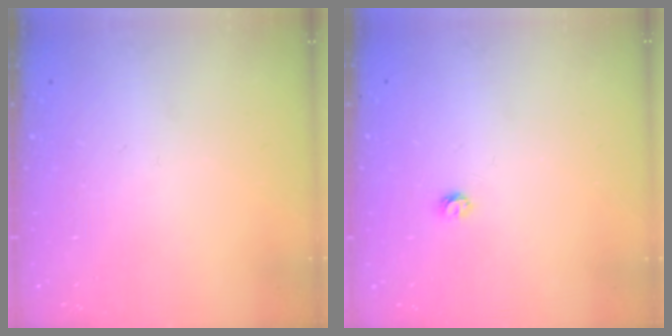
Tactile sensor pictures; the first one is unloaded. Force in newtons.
{"total": 3.0, "press": 3.0, "slide": 0.4}